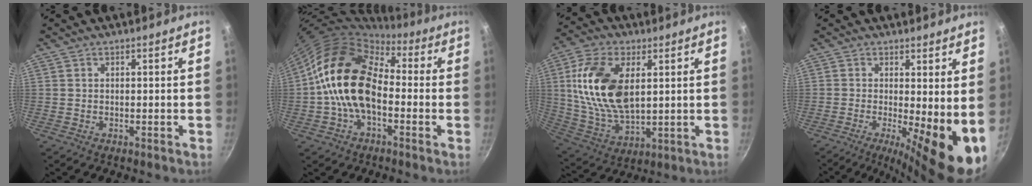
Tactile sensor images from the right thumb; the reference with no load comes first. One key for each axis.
{"total": 16.0, "fx": -1.1, "fy": 10.4, "fz": 12.1, "tx": -0.182, "ty": 0.033, "tz": -0.040}
{"total": 17.6, "fx": 3.9, "fy": 9.8, "fz": 14.1, "tx": -0.262, "ty": -0.008, "tz": 0.082}
{"total": 11.2, "fx": -1.1, "fy": 3.0, "fz": 10.7, "tx": -0.137, "ty": -0.014, "tz": -0.016}